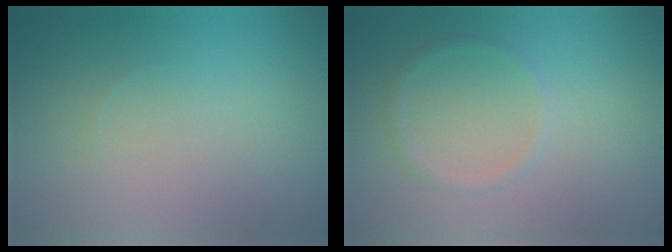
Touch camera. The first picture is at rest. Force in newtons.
{"total": 1.0, "press": 1.0, "slide": 0.0}